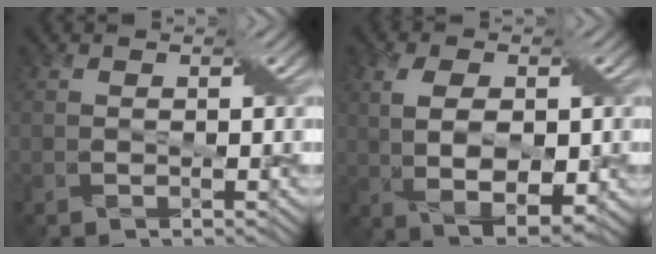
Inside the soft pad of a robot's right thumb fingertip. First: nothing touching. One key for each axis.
{"total": 7.6, "fx": 0.1, "fy": 4.1, "fz": 6.4, "tx": -0.121, "ty": -0.004, "tz": 0.010}